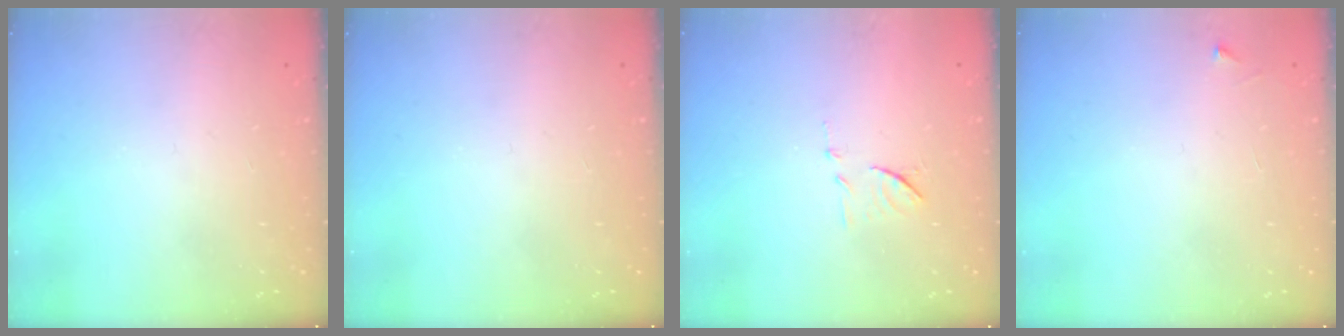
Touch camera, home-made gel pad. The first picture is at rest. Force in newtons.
{"total": 0.0}
{"total": 8.1, "press": 8.0, "slide": 0.7}
{"total": 2.5, "press": 2.5, "slide": 0.3}